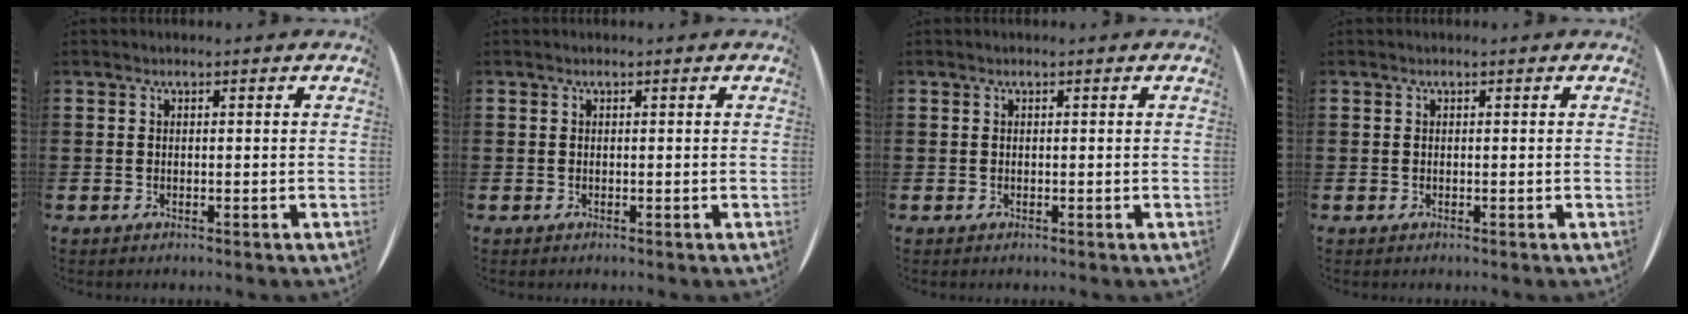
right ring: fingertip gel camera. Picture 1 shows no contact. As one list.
[{"total": 0.0}, {"total": 0.0}, {"total": 0.0}]